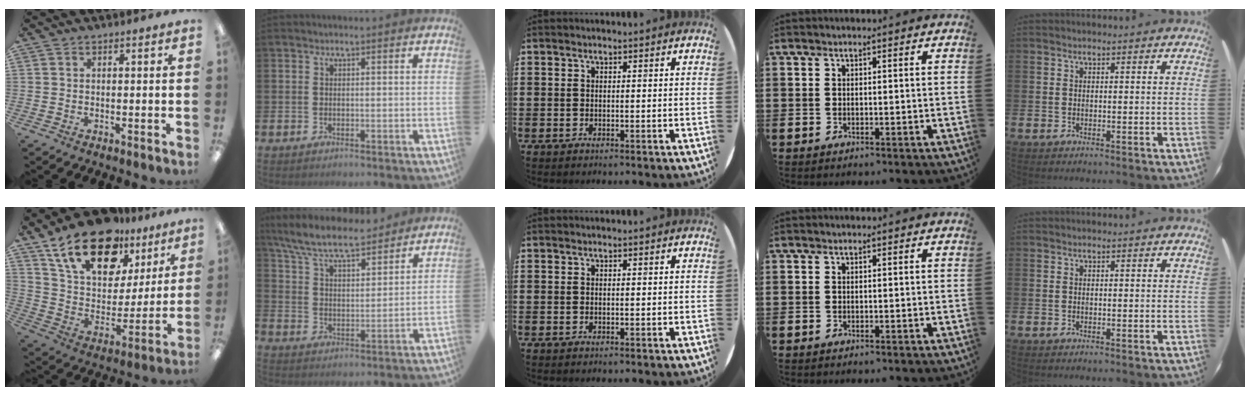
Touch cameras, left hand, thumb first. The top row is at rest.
{"thumb": {"total": 22.1, "force": [14.4, 11.6, 12.1], "torque": [-0.213, -0.075, 0.257]}, "index": {"total": 8.4, "force": [7.6, 1.6, 3.1], "torque": [-0.089, -0.042, 0.135]}}